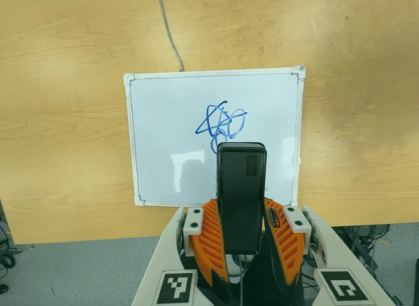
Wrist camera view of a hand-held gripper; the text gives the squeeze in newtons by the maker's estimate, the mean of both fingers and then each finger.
{"total": 5.8, "left": 3.7, "right": 7.9}